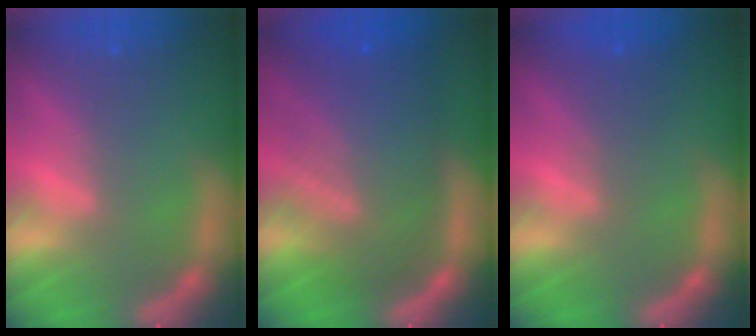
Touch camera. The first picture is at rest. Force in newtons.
{"total": 10.0}
{"total": 2.0}